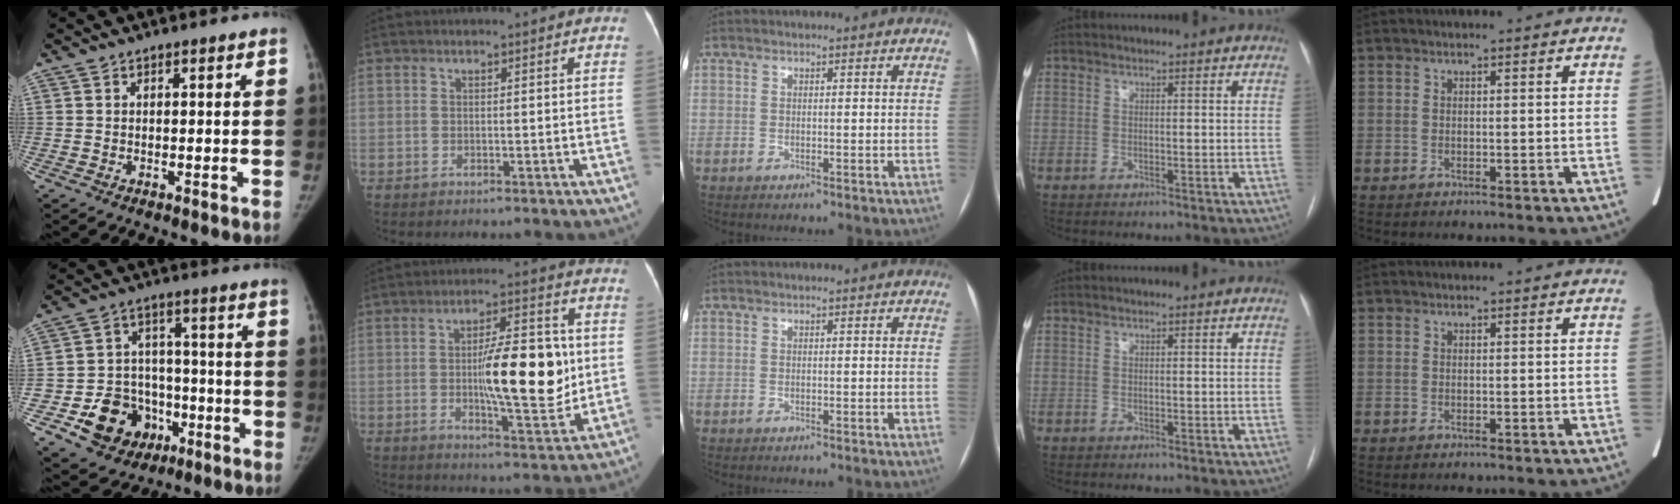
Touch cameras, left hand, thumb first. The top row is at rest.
{"thumb": {"total": 15.0, "force": [-6.4, 11.9, 6.5], "torque": [-0.072, 0.051, -0.094]}, "index": {"total": 13.6, "force": [0.2, 3.5, 13.1], "torque": [-0.209, 0.003, 0.006]}}